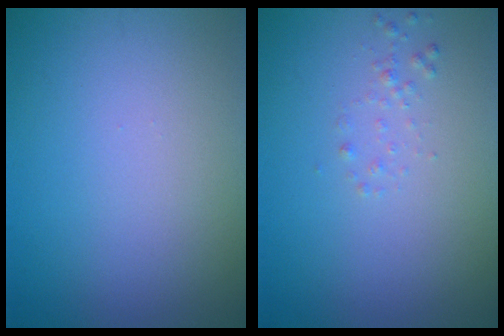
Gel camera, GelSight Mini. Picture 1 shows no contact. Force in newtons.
{"total": 0.7, "press": 0.7, "slide": 0.0}